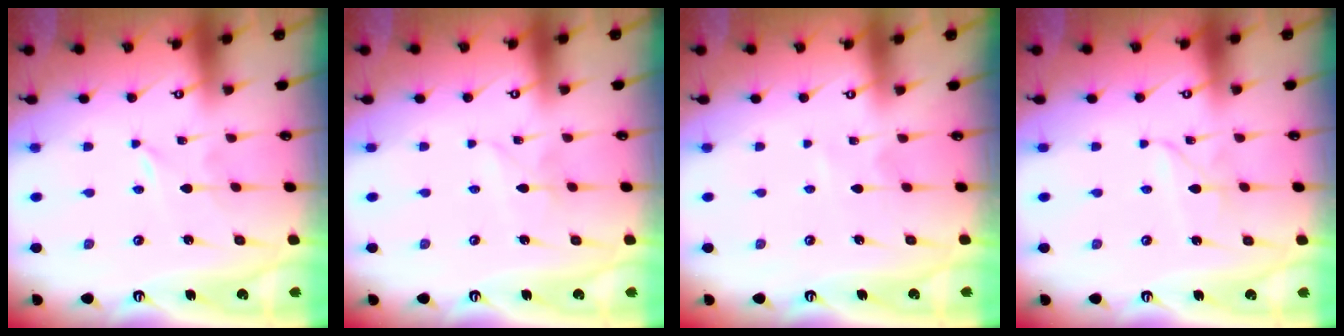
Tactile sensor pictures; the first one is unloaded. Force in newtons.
{"total": 2.0, "press": 1.9, "slide": 0.2}
{"total": 1.4, "press": 1.3, "slide": 0.1}
{"total": 2.6, "press": 2.6, "slide": 0.2}